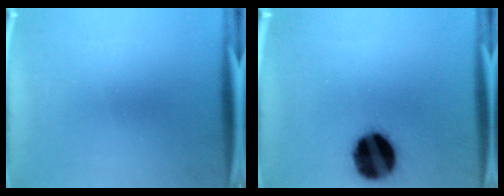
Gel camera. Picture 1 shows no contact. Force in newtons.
{"total": 18.5}